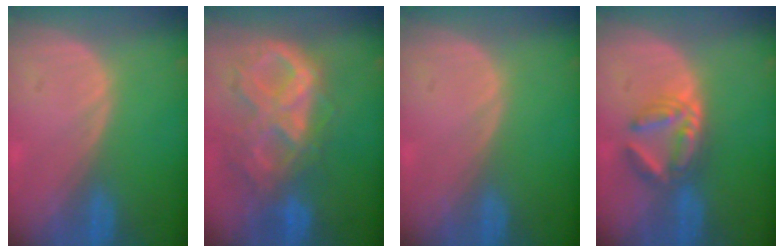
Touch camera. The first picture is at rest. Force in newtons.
{"total": 10.6, "press": 9.0, "slide": 5.7}
{"total": 0.0}
{"total": 6.2, "press": 5.6, "slide": 2.6}